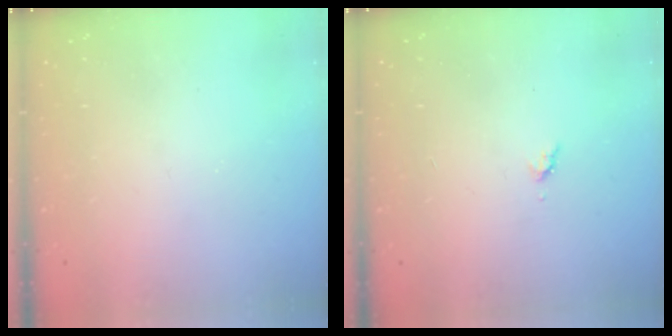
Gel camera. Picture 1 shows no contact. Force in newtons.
{"total": 3.0, "press": 2.9, "slide": 0.5}